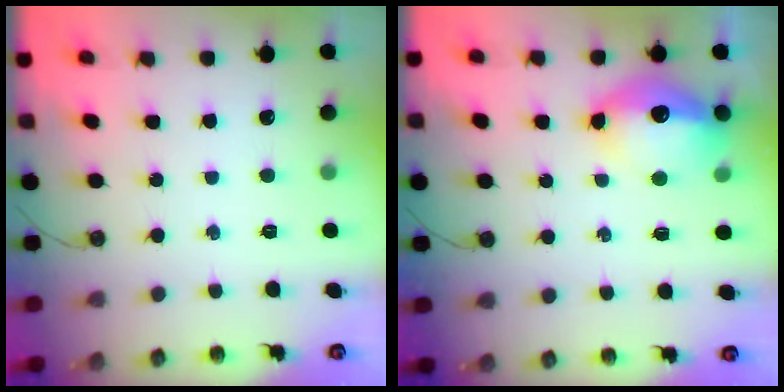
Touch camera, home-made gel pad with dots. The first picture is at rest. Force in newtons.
{"total": 13.4, "press": 13.3, "slide": 1.5}